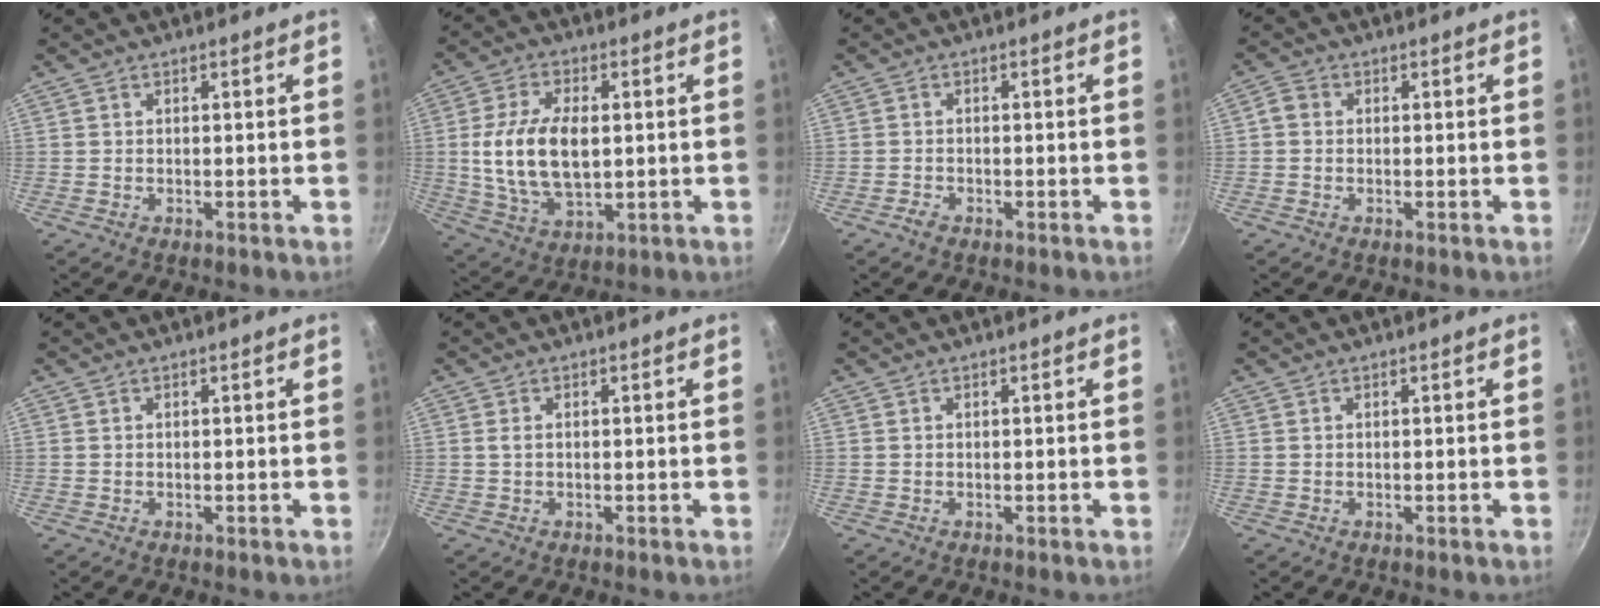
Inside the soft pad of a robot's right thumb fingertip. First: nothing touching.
{"total": 14.0, "force": [0.8, 7.8, 11.6], "torque": [-0.213, -0.002, 0.018]}
{"total": 1.6, "force": [-1.2, 0.8, 0.7], "torque": [-0.015, 0.010, -0.023]}
{"total": 2.0, "force": [-0.2, 1.7, 1.0], "torque": [-0.021, 0.008, -0.011]}
{"total": 0.0}
{"total": 0.8, "force": [0.0, 0.4, 0.7], "torque": [-0.015, 0.002, 0.001]}
{"total": 0.0}
{"total": 0.0}